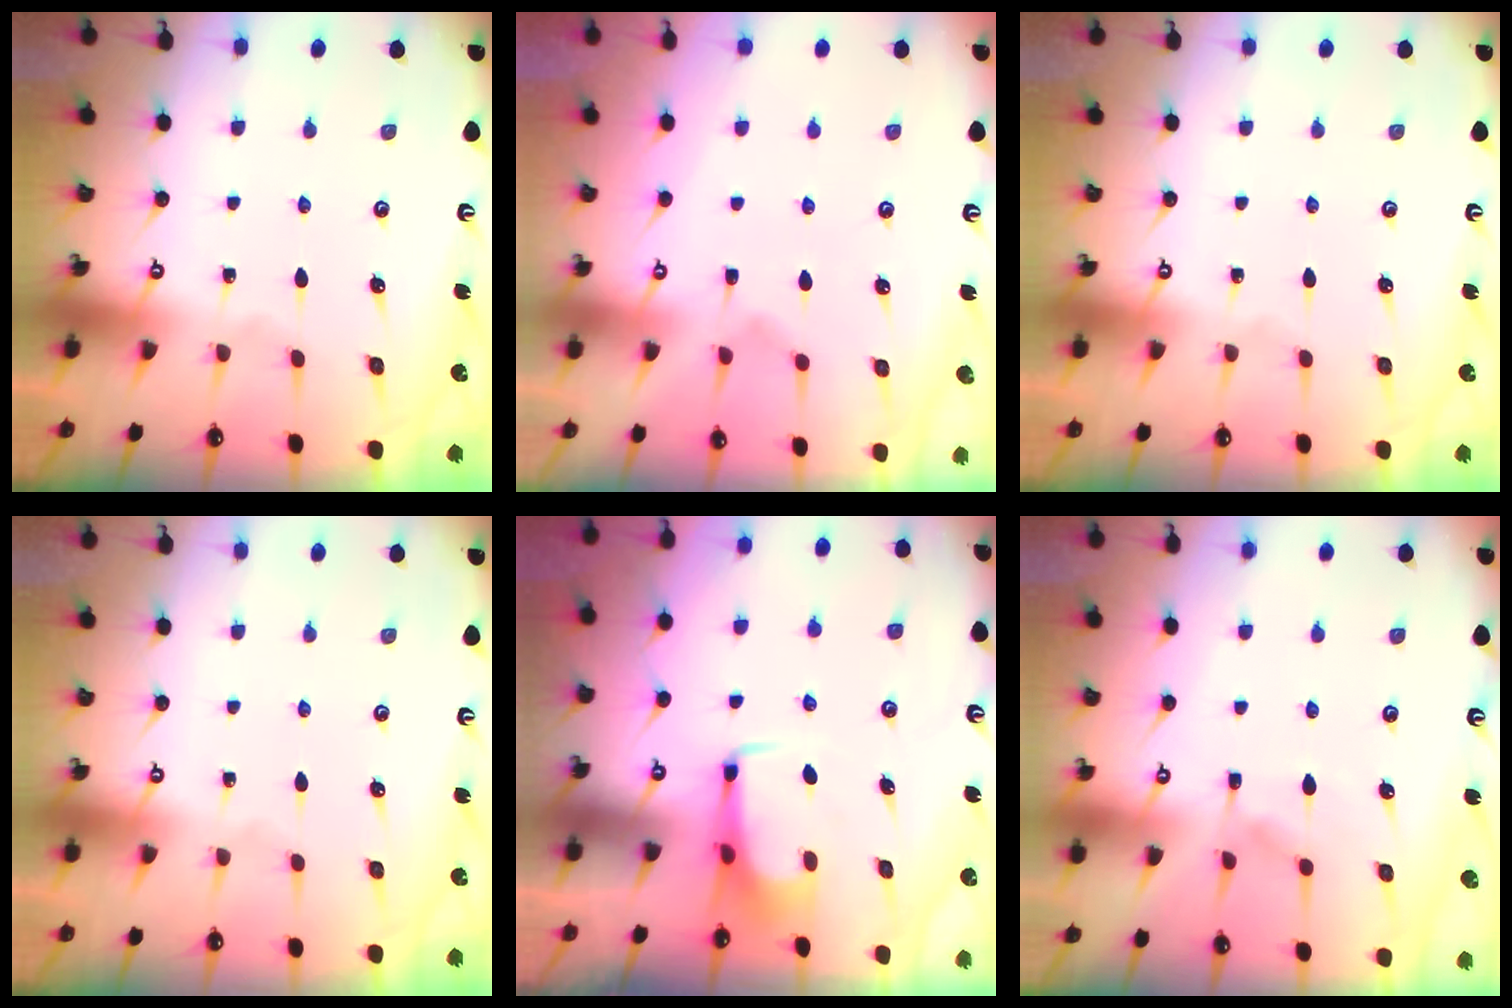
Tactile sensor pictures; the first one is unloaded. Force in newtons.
{"total": 2.3, "press": 2.0, "slide": 1.1}
{"total": 0.0}
{"total": 0.0}
{"total": 2.9, "press": 2.9, "slide": 0.4}
{"total": 6.0, "press": 6.0, "slide": 0.5}